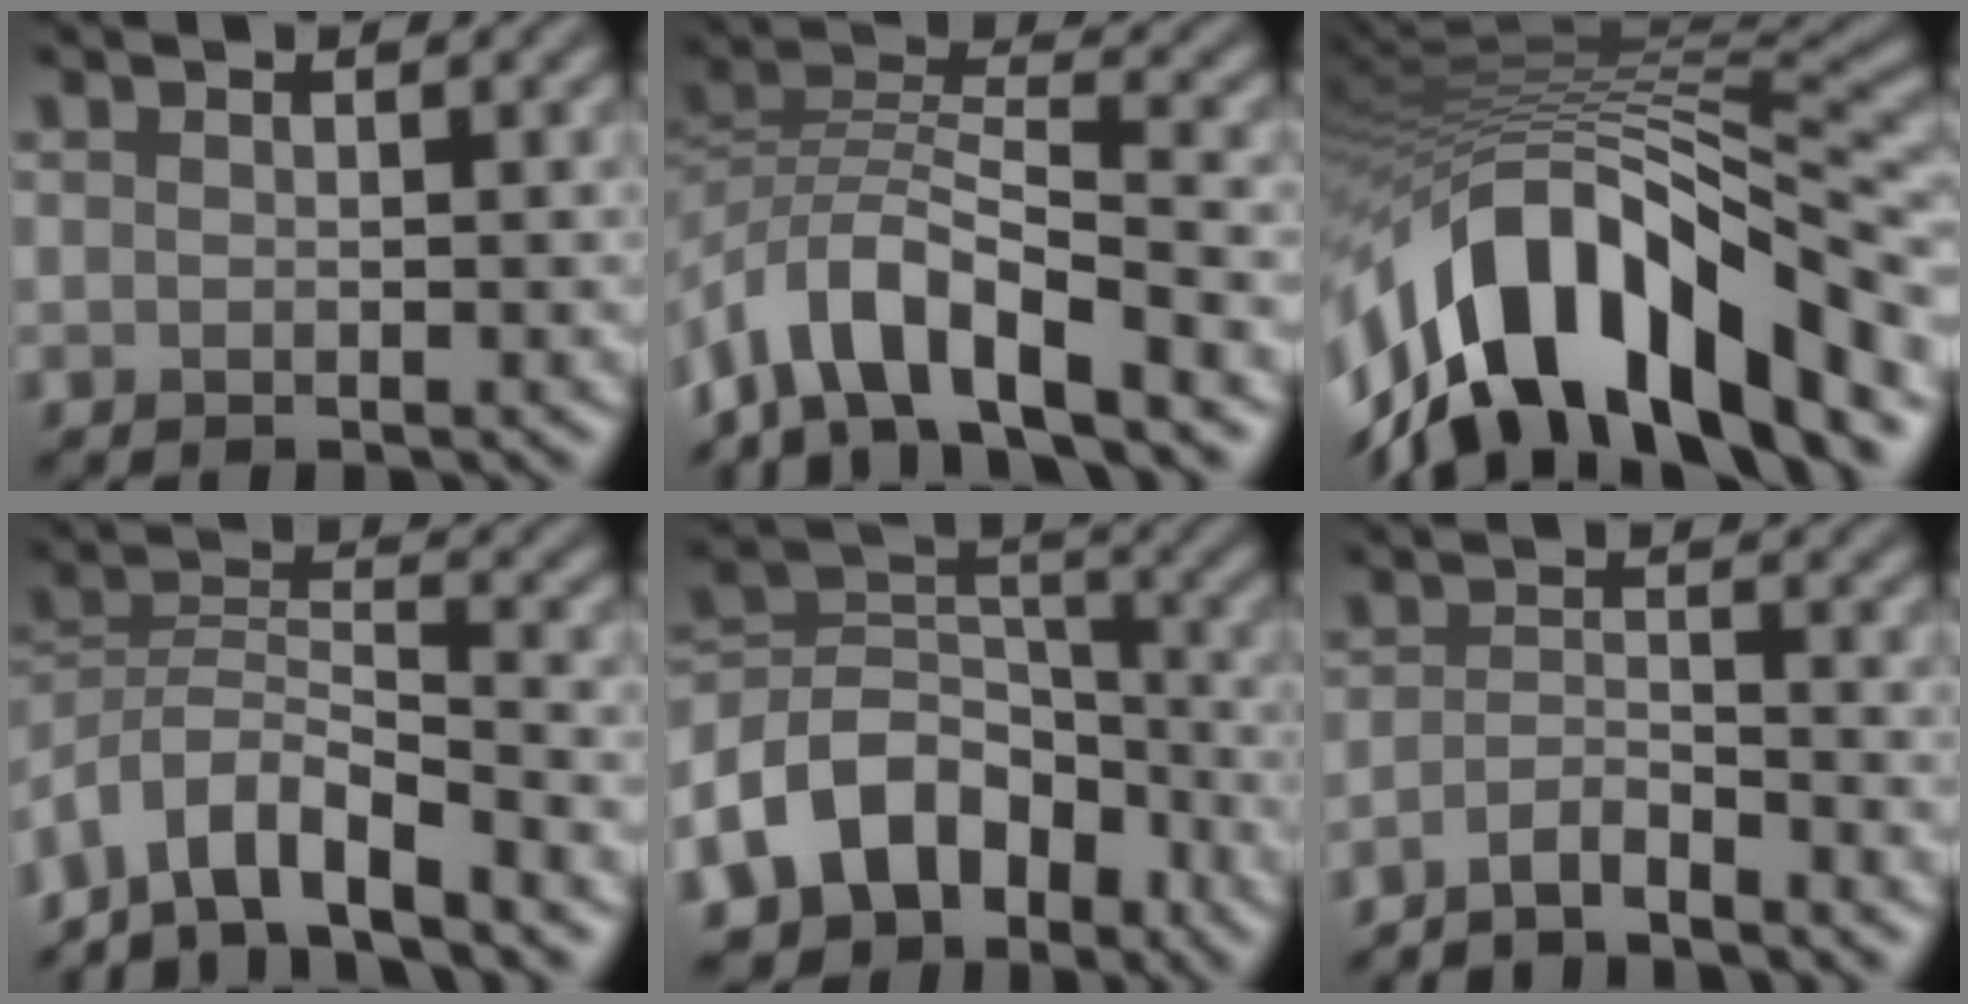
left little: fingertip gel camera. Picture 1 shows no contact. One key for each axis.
{"total": 7.5, "fx": -4.9, "fy": 2.6, "fz": 5.1, "tx": -0.083, "ty": 0.008, "tz": -0.100}
{"total": 14.8, "fx": -6.2, "fy": 6.8, "fz": 11.7, "tx": -0.198, "ty": 0.019, "tz": -0.105}
{"total": 6.7, "fx": -5.4, "fy": 1.8, "fz": 3.6, "tx": -0.056, "ty": 0.002, "tz": -0.104}
{"total": 9.9, "fx": -5.4, "fy": 7.1, "fz": 4.2, "tx": -0.076, "ty": 0.003, "tz": -0.103}
{"total": 2.5, "fx": -2.3, "fy": 0.4, "fz": 1.0, "tx": -0.018, "ty": 0.000, "tz": -0.053}